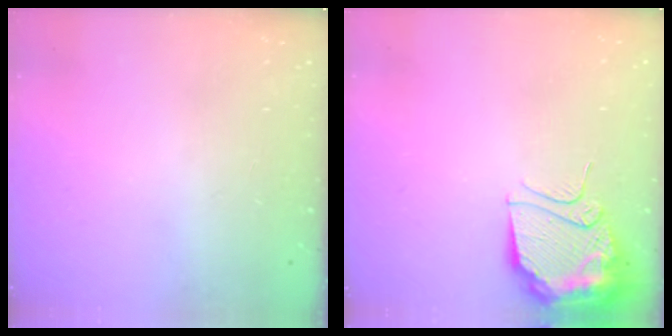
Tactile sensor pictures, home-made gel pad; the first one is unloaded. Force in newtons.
{"total": 11.5, "press": 11.4, "slide": 1.6}